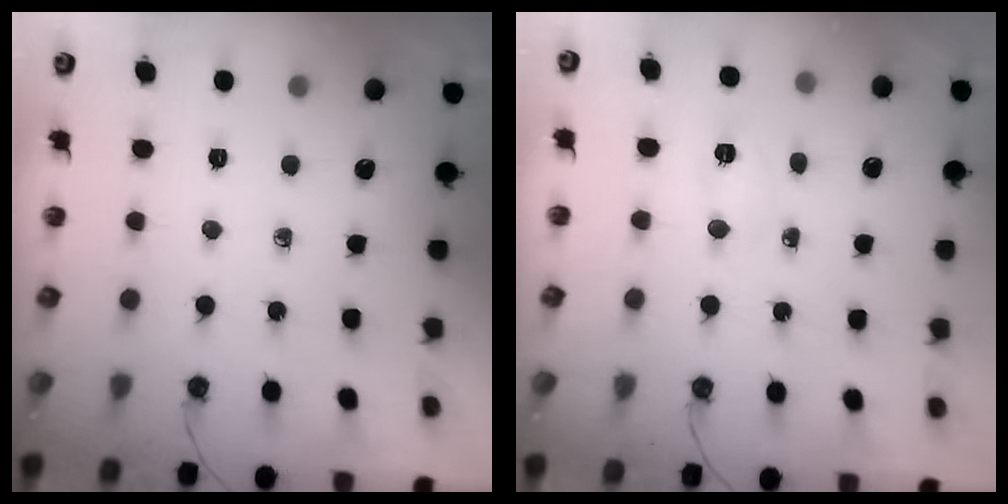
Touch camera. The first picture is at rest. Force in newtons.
{"total": 4.7, "press": 4.7, "slide": 0.7}